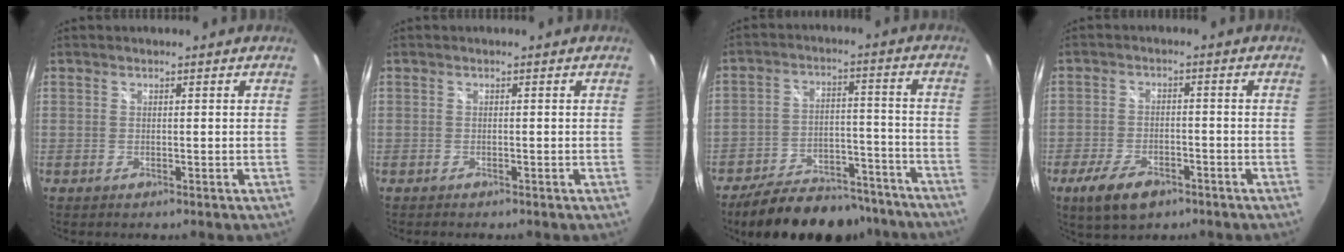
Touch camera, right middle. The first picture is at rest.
{"total": 0.9, "force": [-0.8, 0.2, 0.3], "torque": [-0.008, -0.005, -0.015]}
{"total": 18.0, "force": [-15.4, 7.2, 6.0], "torque": [-0.116, 0.028, -0.200]}
{"total": 8.6, "force": [-5.5, 4.1, 5.2], "torque": [-0.128, -0.016, -0.093]}